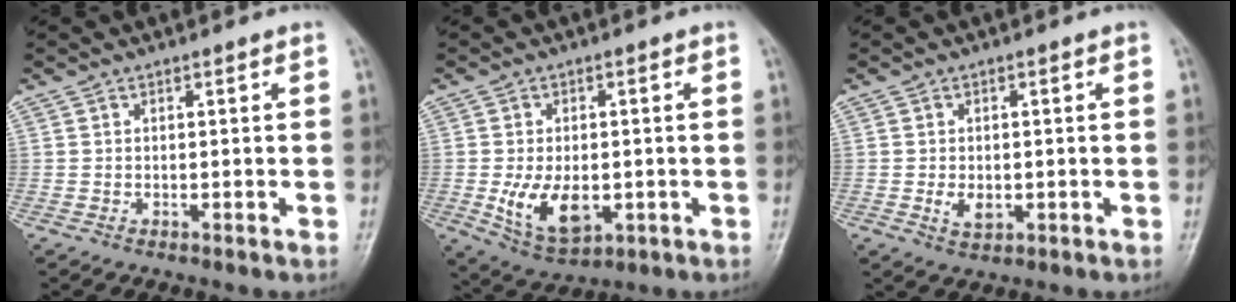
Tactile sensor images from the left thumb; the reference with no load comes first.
{"total": 9.6, "force": [-1.7, 5.7, 7.5], "torque": [-0.121, -0.008, -0.015]}
{"total": 3.2, "force": [-0.6, 2.1, 2.3], "torque": [-0.038, -0.003, -0.006]}